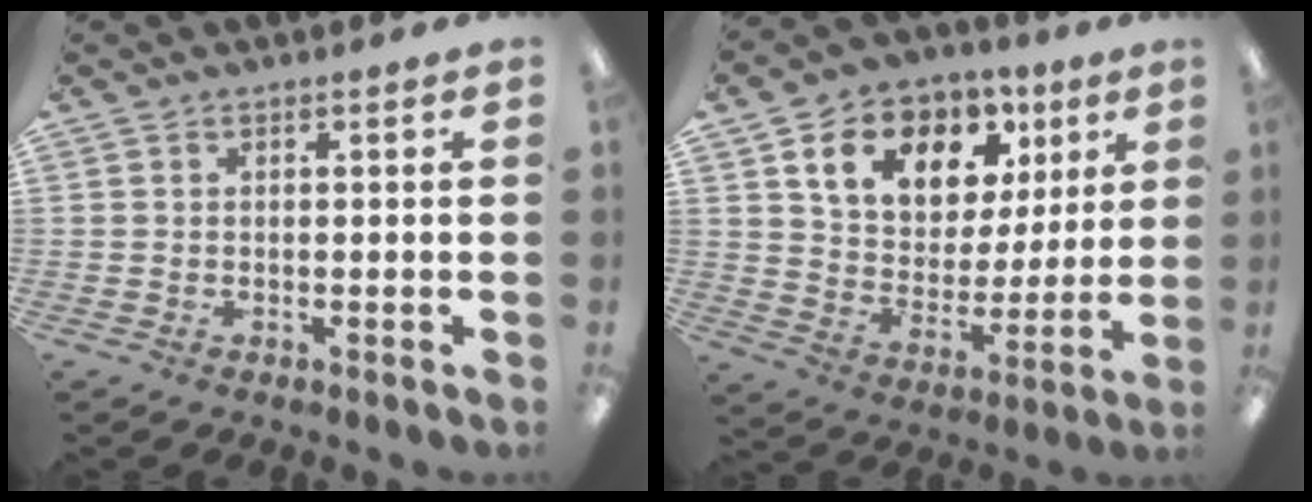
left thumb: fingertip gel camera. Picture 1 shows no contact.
{"total": 14.7, "force": [8.2, 10.1, 6.8], "torque": [-0.130, -0.028, 0.154]}